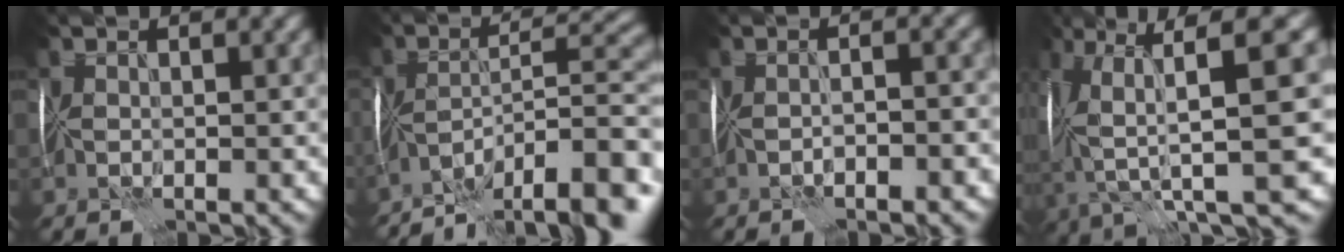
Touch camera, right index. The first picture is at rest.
{"total": 12.8, "force": [-9.5, 3.0, 8.0], "torque": [-0.132, -0.002, -0.146]}
{"total": 2.6, "force": [-1.9, 0.0, 1.8], "torque": [-0.018, 0.003, -0.026]}
{"total": 10.8, "force": [0.6, 2.0, 10.6], "torque": [-0.195, -0.004, 0.036]}